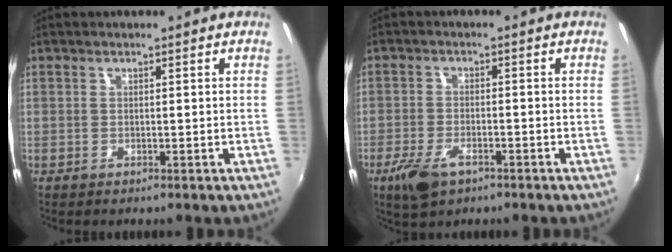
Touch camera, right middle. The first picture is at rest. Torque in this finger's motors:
{"motor_torque": [0.81, -0.69, 0.08, 0.10]}